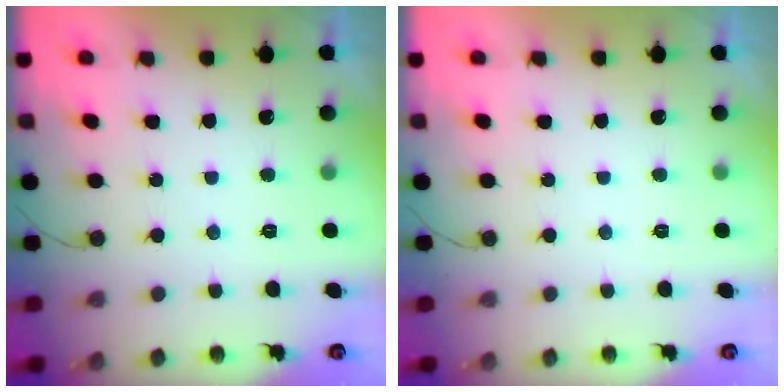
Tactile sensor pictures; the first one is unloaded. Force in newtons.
{"total": 0.0}